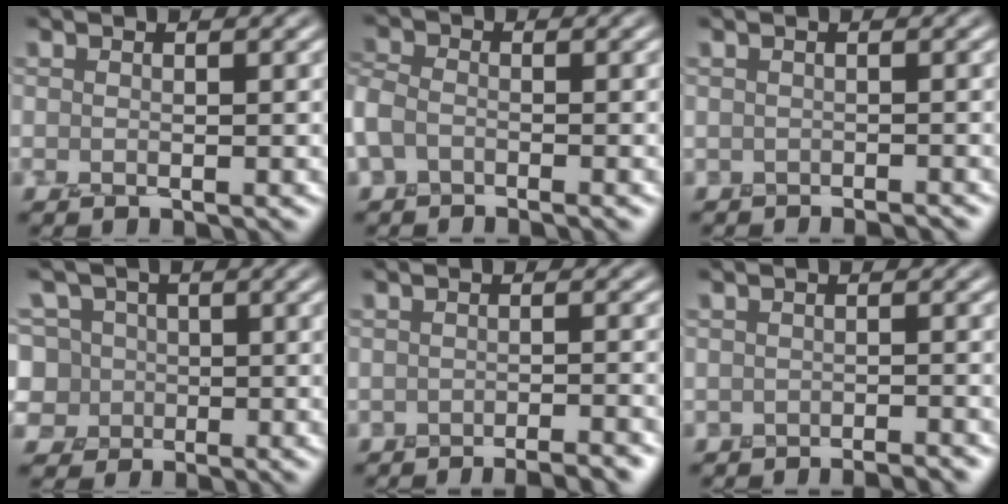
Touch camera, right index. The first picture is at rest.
{"total": 2.2, "force": [-1.2, 1.6, 0.8], "torque": [-0.018, 0.009, -0.033]}
{"total": 1.0, "force": [-0.9, -0.1, -0.3], "torque": [0.021, 0.006, -0.007]}
{"total": 7.7, "force": [2.4, 7.0, 2.1], "torque": [-0.037, 0.053, 0.004]}
{"total": 3.5, "force": [-3.0, 0.6, 1.5], "torque": [0.010, 0.009, -0.031]}
{"total": 1.7, "force": [-1.7, 0.0, 0.3], "torque": [0.014, 0.011, -0.022]}